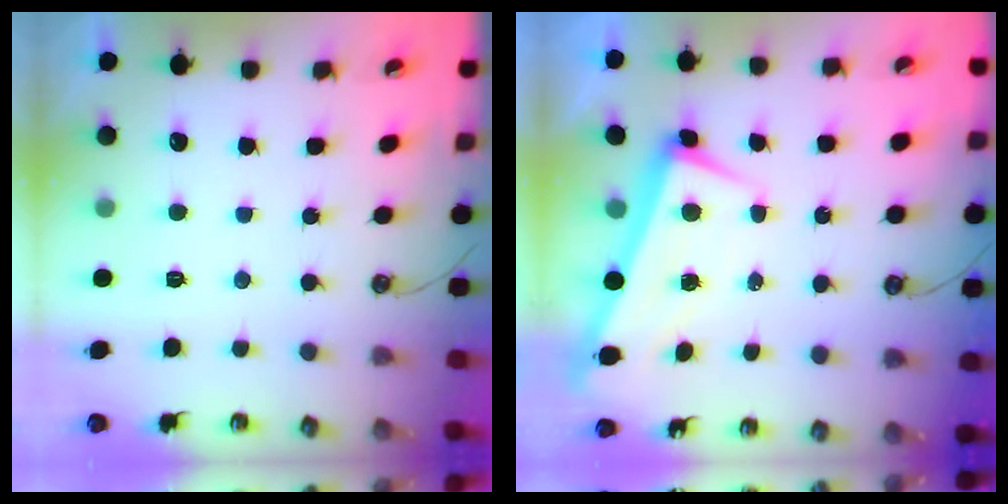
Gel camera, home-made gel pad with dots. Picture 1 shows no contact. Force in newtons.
{"total": 1.9, "press": 1.0, "slide": 1.6}